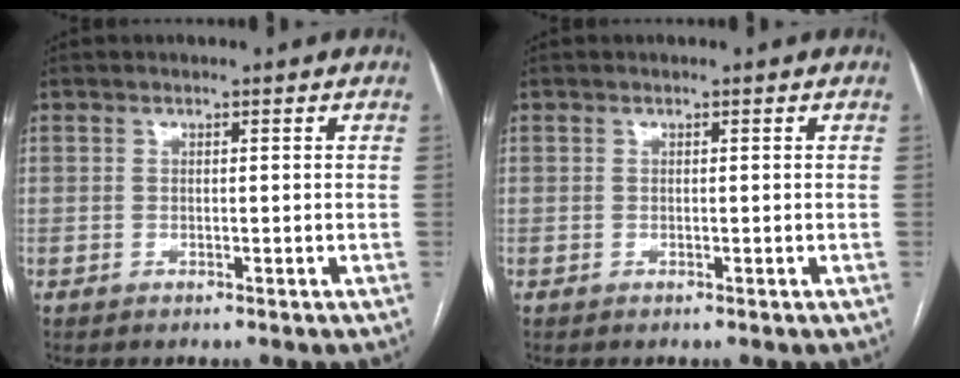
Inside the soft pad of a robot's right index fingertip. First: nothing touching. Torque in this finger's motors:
{"motor_torque": [0.00, 0.00, 0.00, 0.00]}